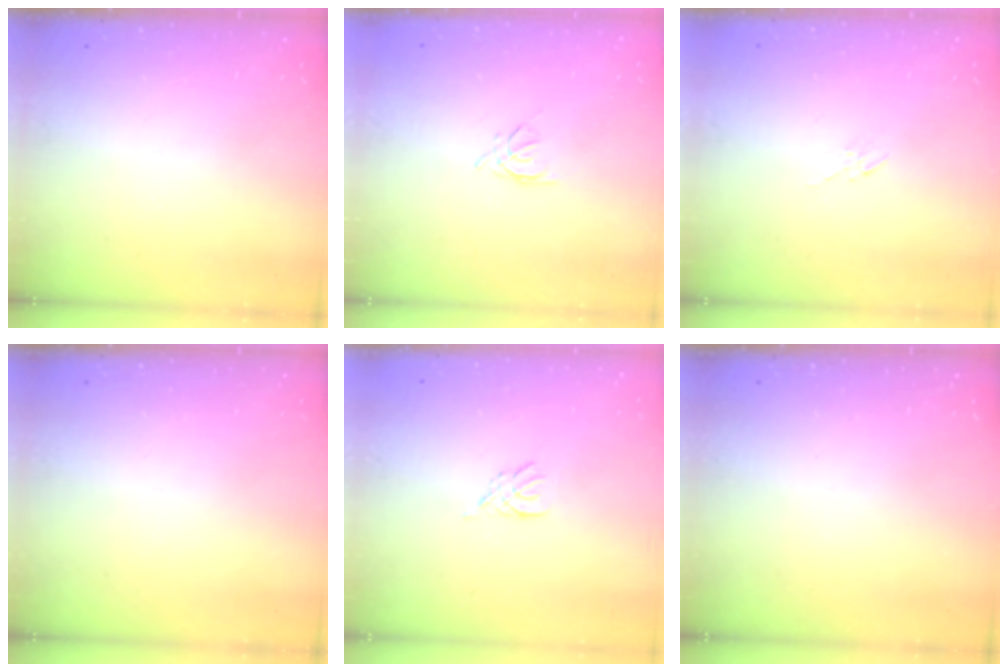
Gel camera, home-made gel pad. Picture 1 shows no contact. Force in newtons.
{"total": 2.5, "press": 2.4, "slide": 0.5}
{"total": 2.7, "press": 2.7, "slide": 0.5}
{"total": 0.0}
{"total": 2.4, "press": 2.3, "slide": 0.5}
{"total": 0.0}